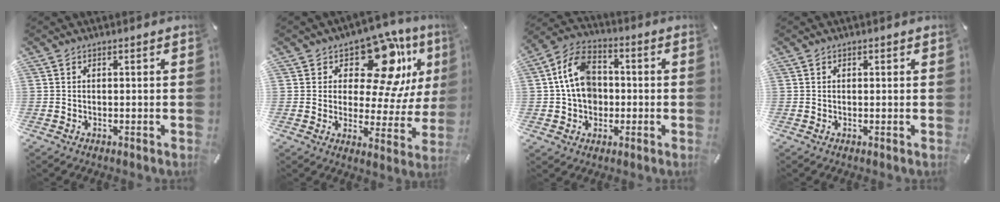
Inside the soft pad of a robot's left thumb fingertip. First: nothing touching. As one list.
[{"total": 16.1, "force": [9.5, 8.7, 9.6], "torque": [-0.135, -0.070, 0.162]}, {"total": 11.4, "force": [0.1, 9.2, 6.8], "torque": [-0.148, 0.024, 0.005]}, {"total": 0.5, "force": [0.2, 0.5, 0.1], "torque": [-0.002, 0.003, 0.003]}]